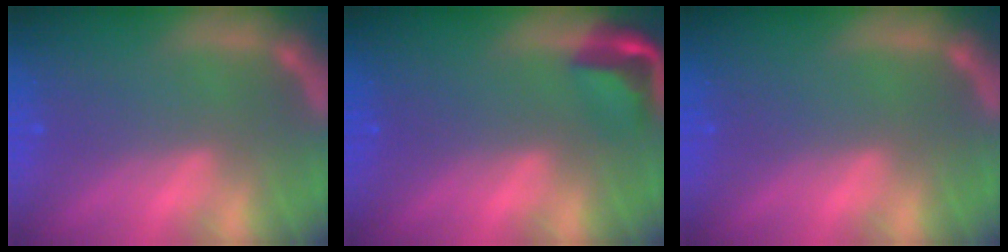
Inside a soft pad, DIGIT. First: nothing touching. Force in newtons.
{"total": 3.9}
{"total": 0.0}